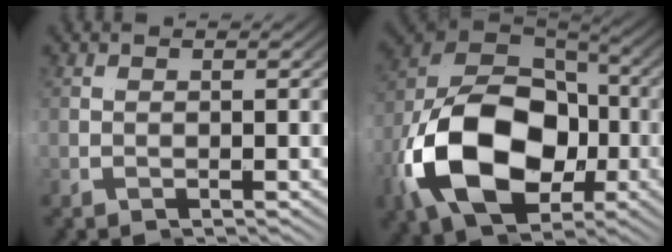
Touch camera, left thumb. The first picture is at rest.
{"total": 16.8, "force": [-4.0, 9.5, 13.3], "torque": [-0.312, -0.036, -0.043]}